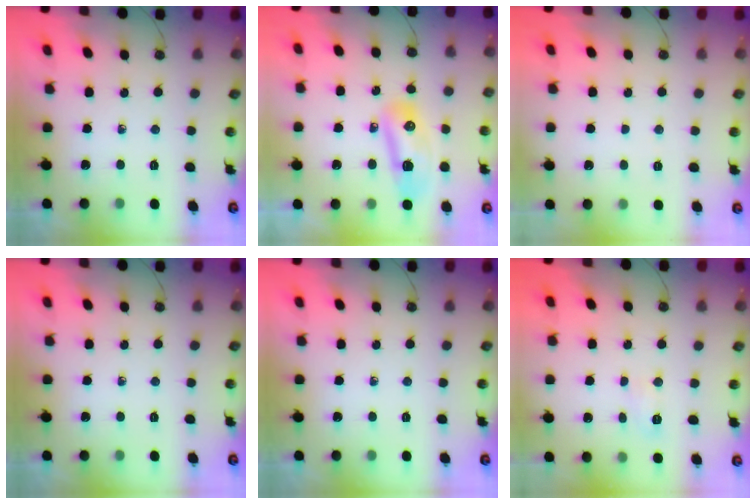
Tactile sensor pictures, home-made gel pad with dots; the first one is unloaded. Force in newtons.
{"total": 11.4, "press": 10.8, "slide": 3.8}
{"total": 4.9, "press": 2.9, "slide": 4.0}
{"total": 0.0}
{"total": 0.0}
{"total": 4.2, "press": 4.0, "slide": 1.2}